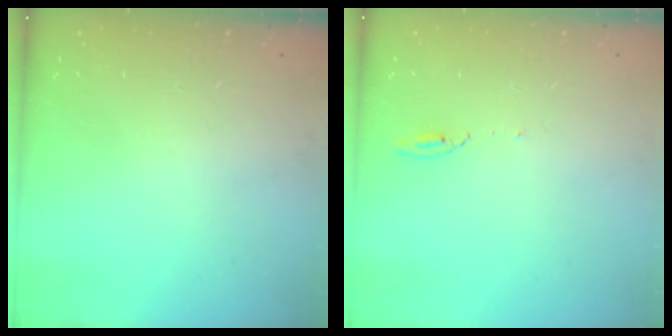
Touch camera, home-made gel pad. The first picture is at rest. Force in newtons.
{"total": 3.5, "press": 3.5, "slide": 0.2}